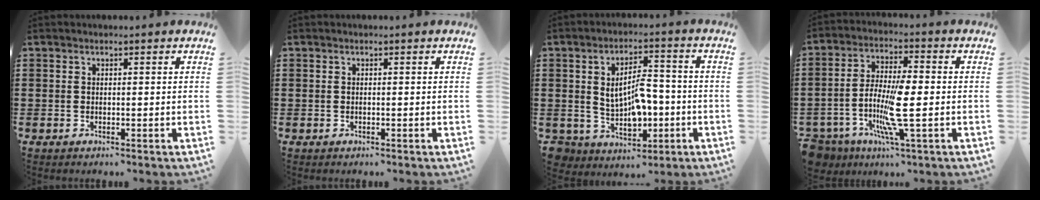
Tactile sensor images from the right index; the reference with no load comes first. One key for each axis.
{"total": 0.0}
{"total": 8.7, "fx": -0.5, "fy": 5.4, "fz": 6.7, "tx": -0.118, "ty": 0.009, "tz": -0.009}
{"total": 9.6, "fx": -3.3, "fy": 3.3, "fz": 8.3, "tx": -0.172, "ty": -0.004, "tz": -0.060}